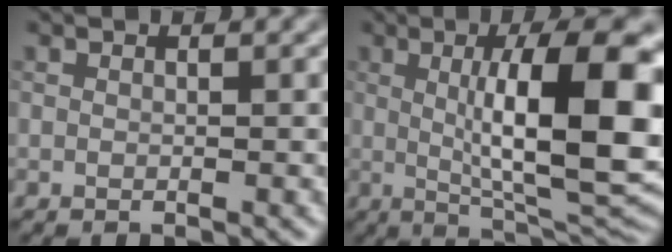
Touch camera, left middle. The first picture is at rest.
{"total": 13.8, "force": [1.2, 3.8, 13.2], "torque": [-0.178, -0.001, 0.018]}